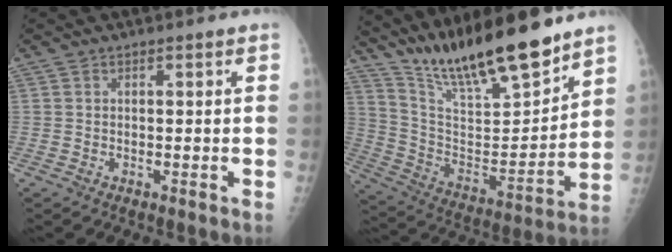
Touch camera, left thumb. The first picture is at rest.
{"total": 21.4, "force": [17.5, 4.2, 11.5], "torque": [-0.171, -0.095, 0.313]}